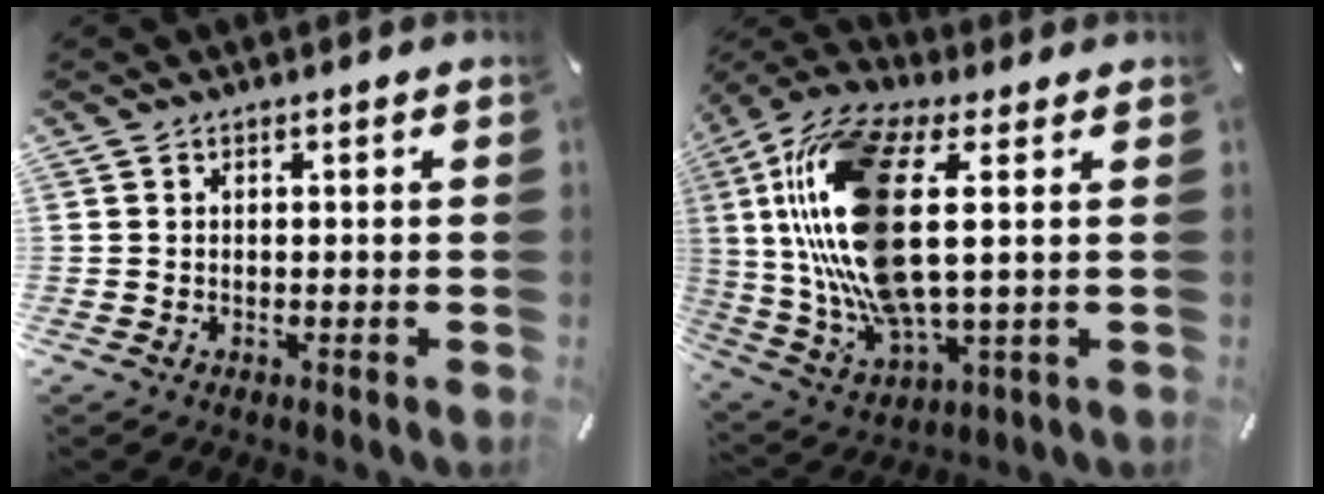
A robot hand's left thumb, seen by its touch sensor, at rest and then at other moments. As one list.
[{"total": 19.6, "force": [4.3, 7.9, 17.4], "torque": [-0.390, -0.014, 0.069]}]